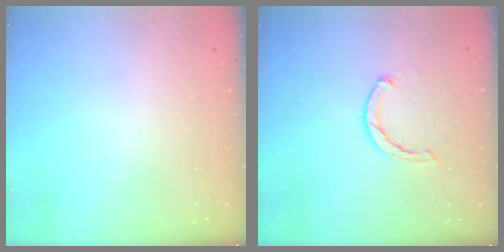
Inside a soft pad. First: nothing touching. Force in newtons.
{"total": 1.9, "press": 1.9, "slide": 0.3}